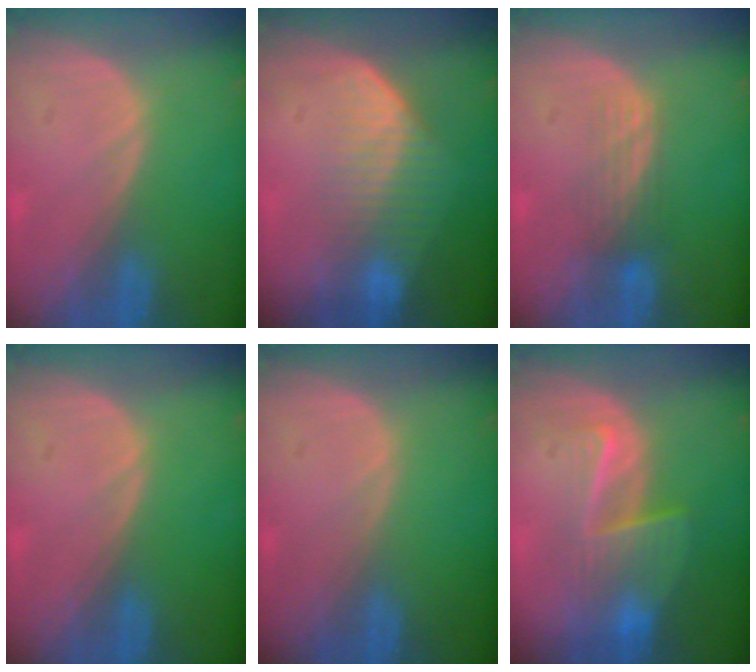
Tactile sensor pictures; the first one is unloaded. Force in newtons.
{"total": 7.2, "press": 6.1, "slide": 3.8}
{"total": 3.5, "press": 3.1, "slide": 1.6}
{"total": 0.0}
{"total": 0.0}
{"total": 6.6, "press": 6.4, "slide": 1.4}